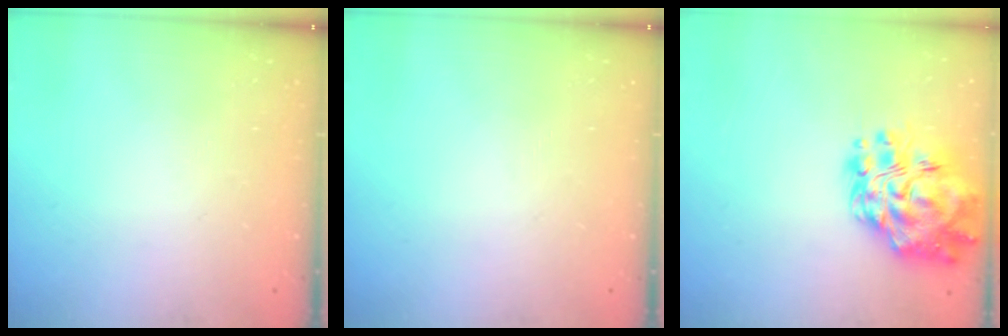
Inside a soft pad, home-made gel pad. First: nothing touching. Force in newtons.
{"total": 0.0}
{"total": 19.2, "press": 18.4, "slide": 5.6}